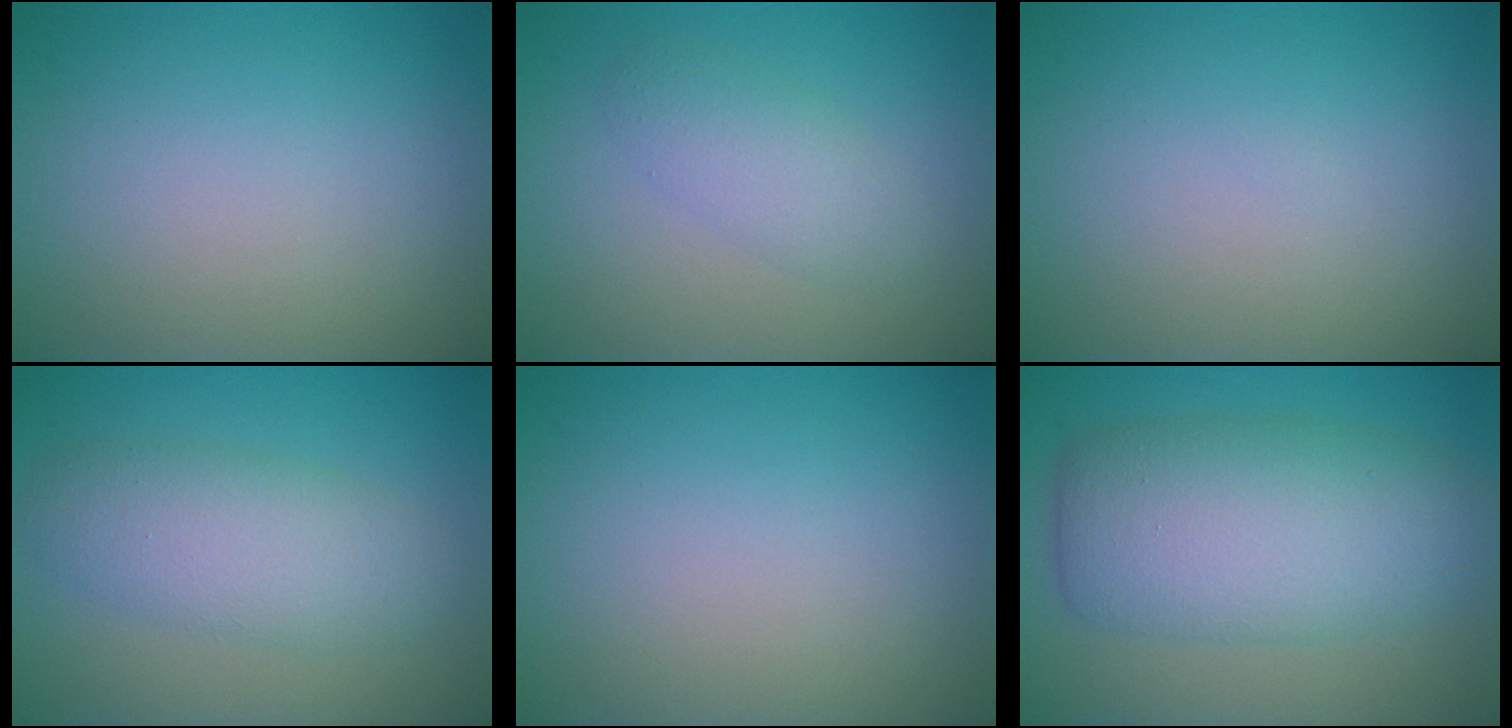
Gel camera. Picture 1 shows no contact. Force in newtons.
{"total": 2.5, "press": 2.5, "slide": 0.1}
{"total": 0.0}
{"total": 5.3, "press": 5.3, "slide": 0.1}
{"total": 0.0}
{"total": 8.3, "press": 8.3, "slide": 0.4}